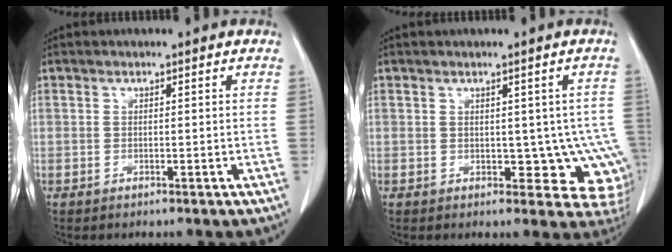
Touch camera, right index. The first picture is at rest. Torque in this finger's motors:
{"motor_torque": [-0.01, 0.10, 0.02, 0.00]}